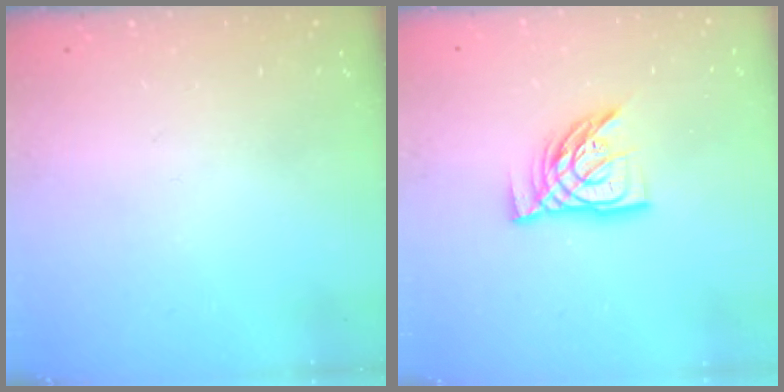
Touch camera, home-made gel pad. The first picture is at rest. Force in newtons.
{"total": 11.0, "press": 11.0, "slide": 1.0}